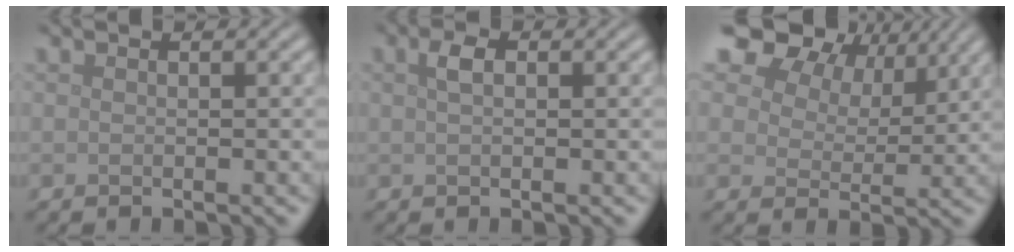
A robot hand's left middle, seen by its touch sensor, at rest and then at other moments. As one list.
[{"total": 1.5, "force": [0.5, 0.7, 1.2], "torque": [-0.025, 0.005, 0.006]}, {"total": 13.8, "force": [9.0, 8.1, 6.8], "torque": [-0.149, 0.021, 0.158]}]